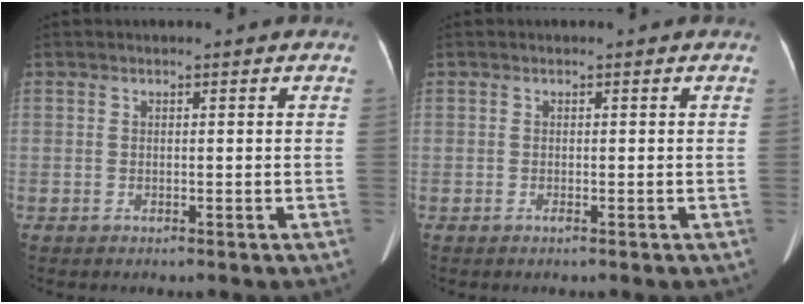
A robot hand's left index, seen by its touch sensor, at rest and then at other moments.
{"total": 0.0}